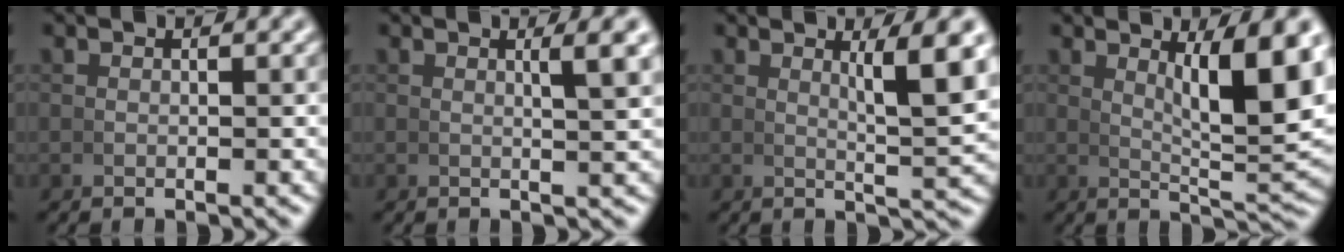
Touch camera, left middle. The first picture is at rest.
{"total": 2.4, "force": [1.2, 0.0, 2.1], "torque": [-0.026, 0.006, 0.020]}
{"total": 5.3, "force": [2.2, 0.8, 4.7], "torque": [-0.055, 0.000, 0.034]}
{"total": 7.9, "force": [2.6, 1.9, 7.1], "torque": [-0.095, -0.002, 0.044]}